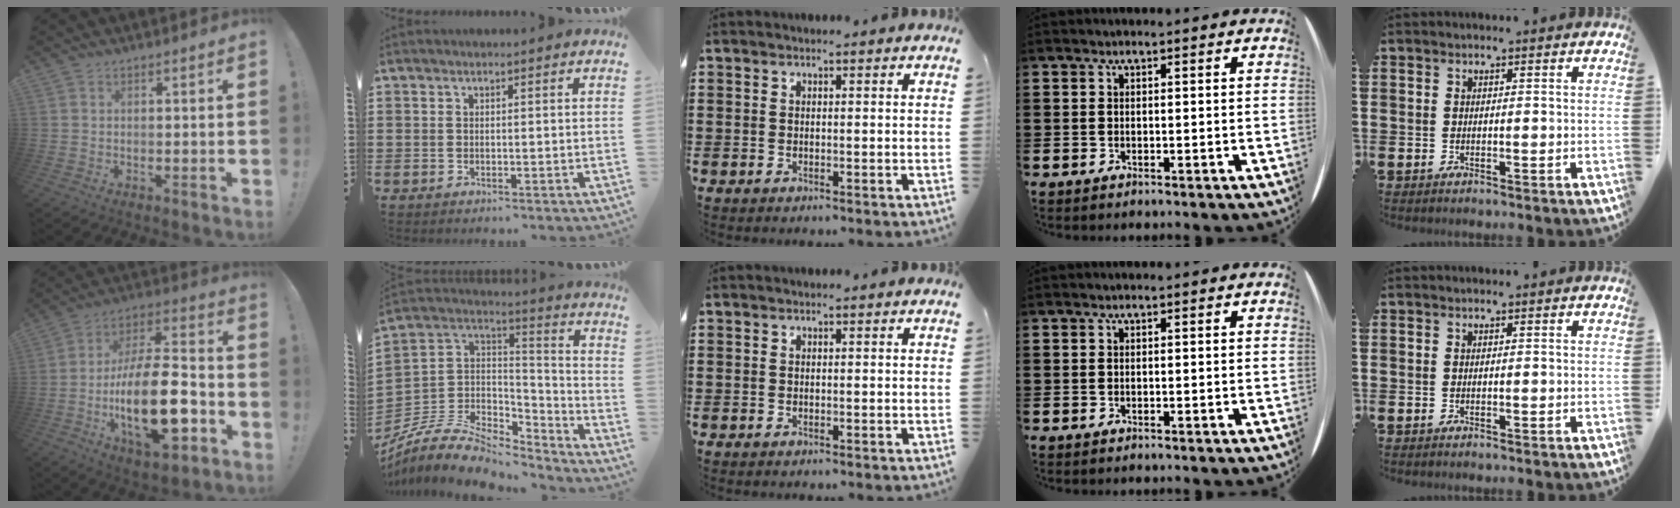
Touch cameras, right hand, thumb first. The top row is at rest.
{"thumb": {"total": 25.5, "force": [-8.1, 10.4, 21.8], "torque": [-0.399, 0.042, -0.129]}, "index": {"total": 9.2, "force": [-7.0, 4.3, 4.2], "torque": [-0.096, 0.013, -0.134]}}